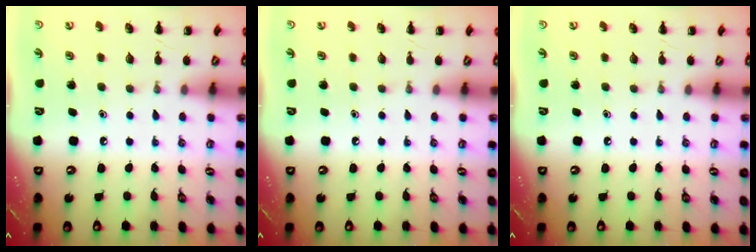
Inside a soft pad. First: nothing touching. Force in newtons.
{"total": 0.0}
{"total": 0.0}